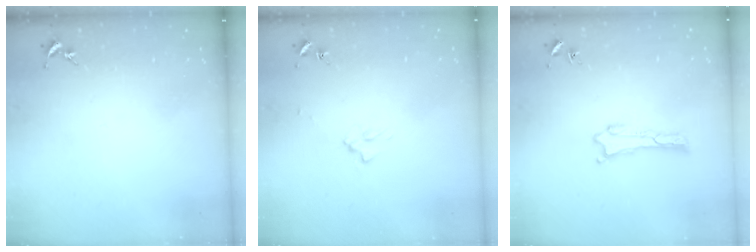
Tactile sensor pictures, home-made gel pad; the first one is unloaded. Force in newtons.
{"total": 2.5, "press": 2.5, "slide": 0.4}
{"total": 0.0}